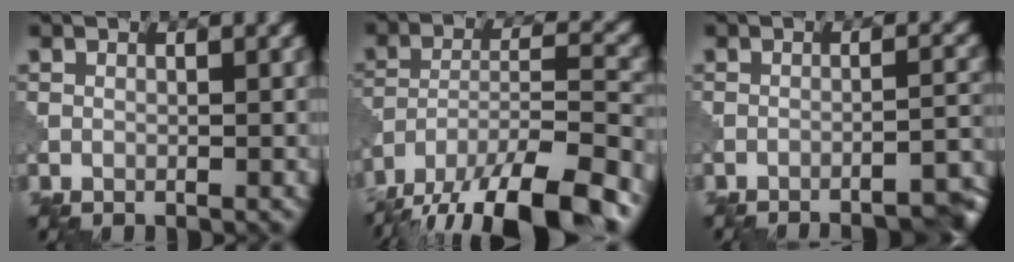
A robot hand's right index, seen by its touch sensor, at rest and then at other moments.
{"total": 15.2, "force": [-12.3, 4.4, 7.8], "torque": [-0.146, -0.016, -0.189]}
{"total": 7.2, "force": [-6.4, 1.3, 3.0], "torque": [-0.024, 0.020, -0.078]}